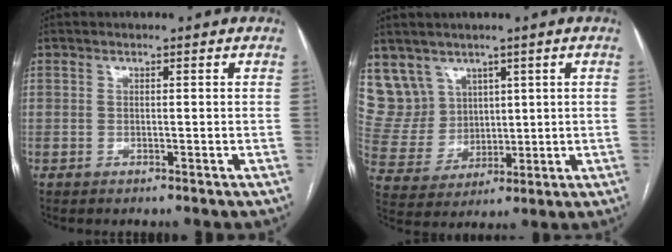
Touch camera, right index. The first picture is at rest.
{"total": 8.5, "force": [5.5, 6.5, 0.3], "torque": [-0.017, 0.029, 0.128]}